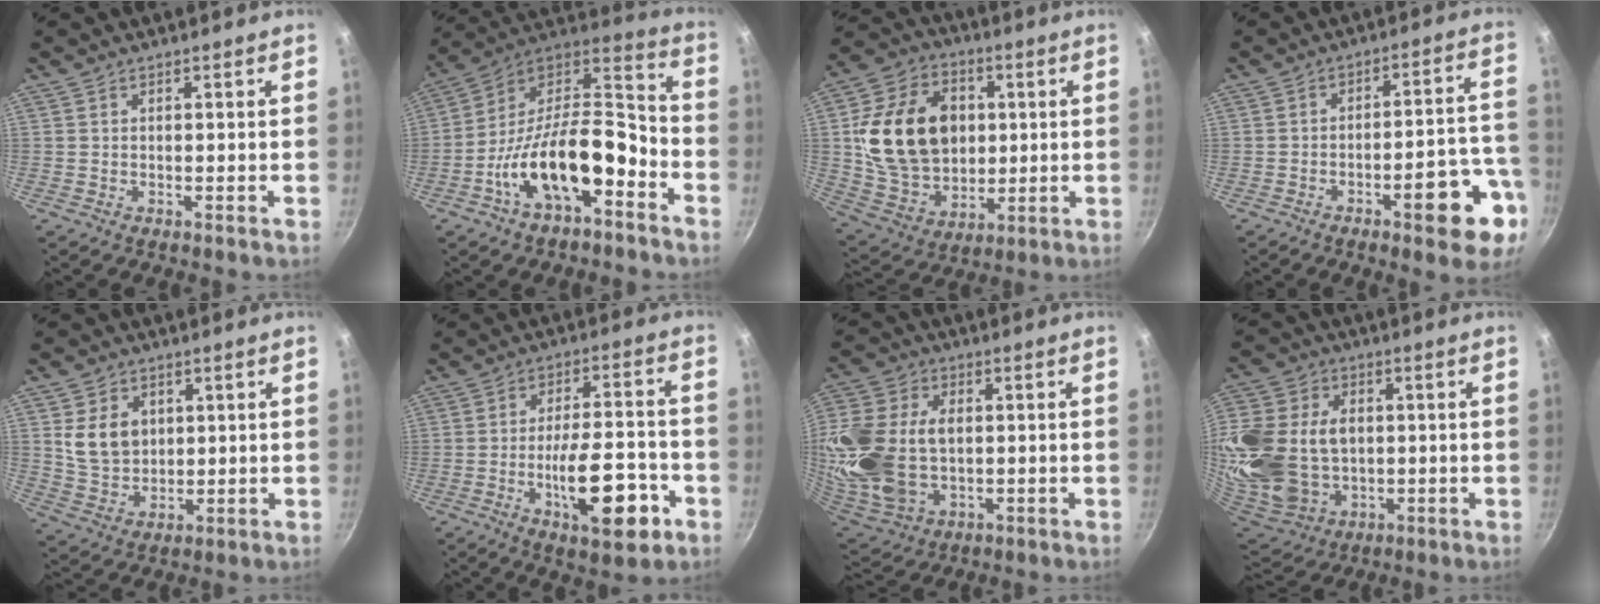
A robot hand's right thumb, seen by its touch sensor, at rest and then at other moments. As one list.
[{"total": 20.9, "force": [-8.6, 9.6, 16.4], "torque": [-0.253, 0.069, -0.163]}, {"total": 21.8, "force": [2.7, 16.3, 14.3], "torque": [-0.229, 0.003, 0.053]}, {"total": 12.9, "force": [-5.8, 4.0, 10.8], "torque": [-0.117, 0.048, -0.075]}, {"total": 8.9, "force": [2.0, 7.0, 5.1], "torque": [-0.073, -0.014, 0.045]}, {"total": 15.6, "force": [-6.0, 5.8, 13.2], "torque": [-0.179, 0.033, -0.084]}, {"total": 25.3, "force": [1.1, 17.7, 18.0], "torque": [-0.410, 0.010, 0.029]}, {"total": 27.0, "force": [1.2, 20.3, 17.8], "torque": [-0.405, 0.016, 0.037]}]